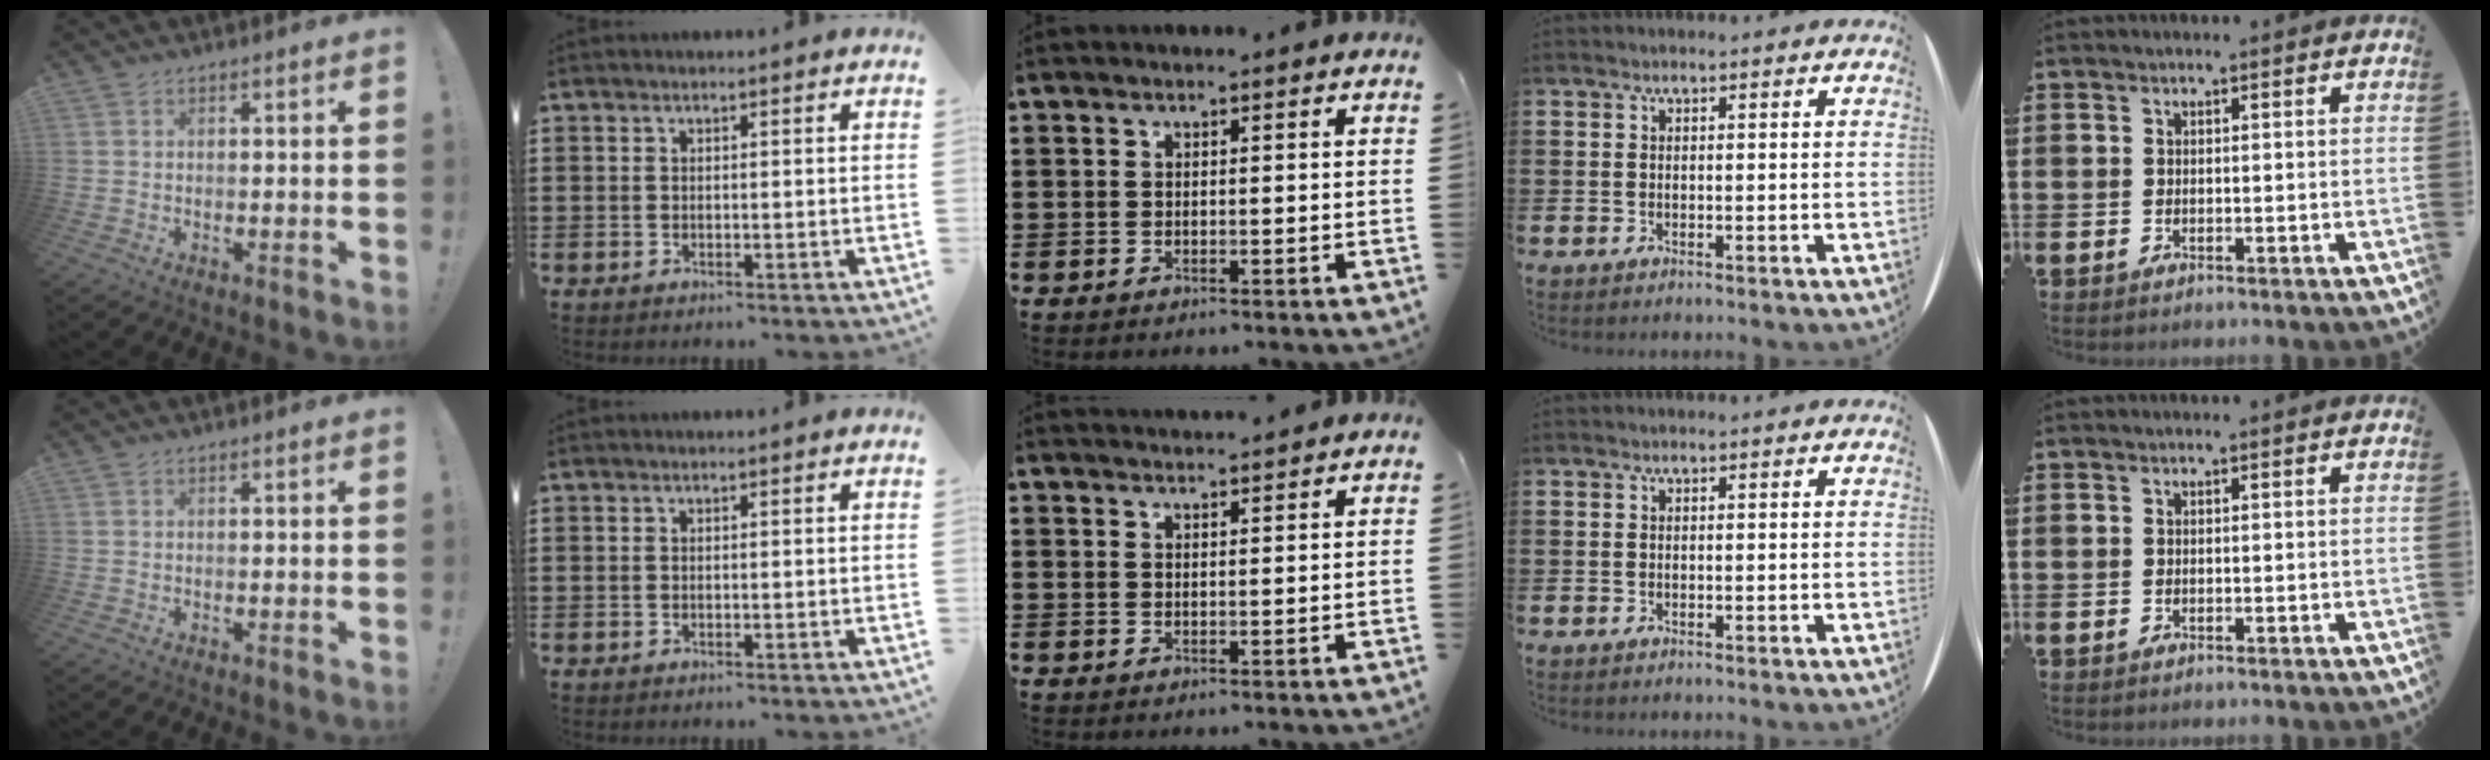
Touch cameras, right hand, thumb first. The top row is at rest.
{"middle": {"total": 1.7, "force": [1.7, -0.1, -0.1], "torque": [-0.002, 0.000, 0.033]}}